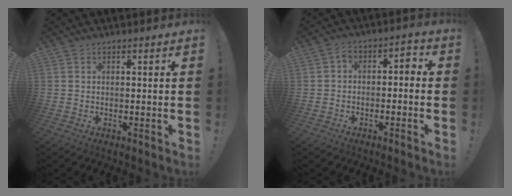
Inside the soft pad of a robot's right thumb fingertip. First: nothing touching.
{"total": 4.7, "force": [-3.5, 2.5, 1.7], "torque": [-0.021, 0.021, -0.066]}